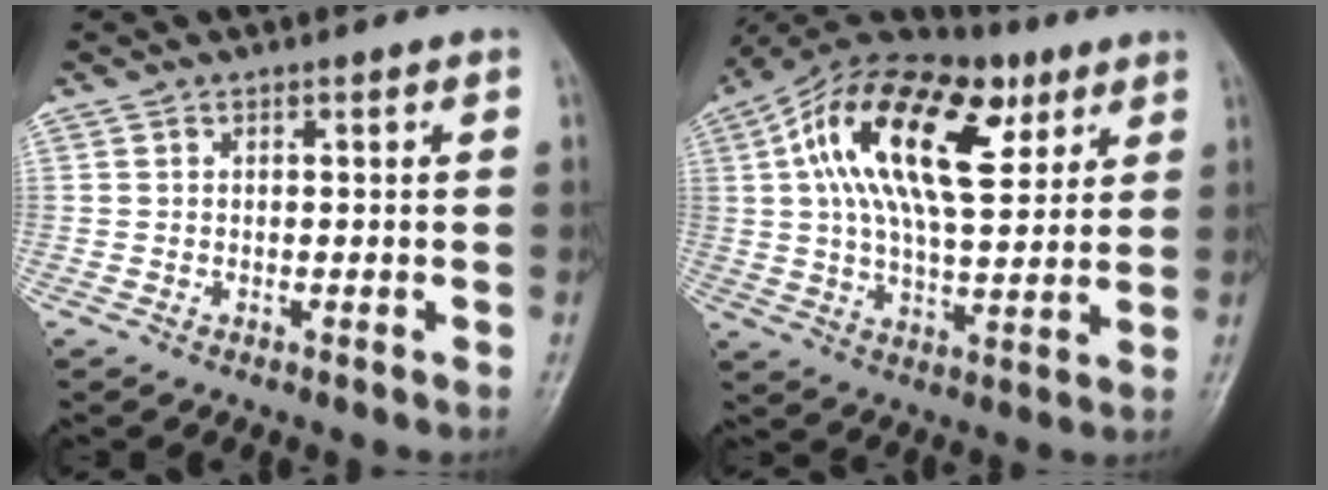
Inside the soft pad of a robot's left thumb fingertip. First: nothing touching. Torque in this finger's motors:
{"motor_torque": [0.72, 1.00, 2.13, -0.65, 0.60]}